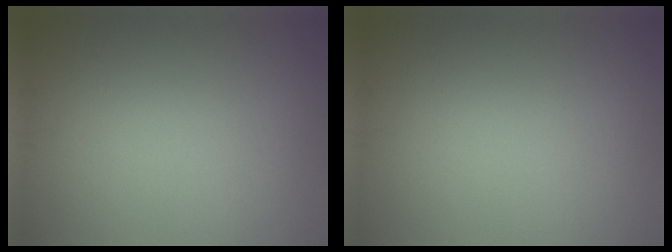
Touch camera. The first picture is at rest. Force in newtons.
{"total": 0.0}